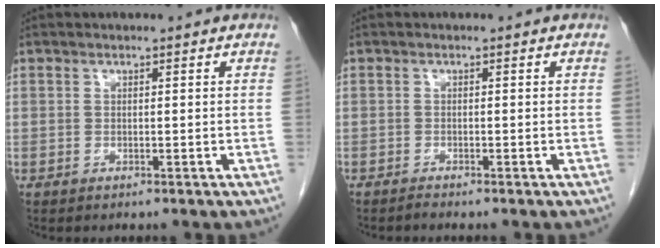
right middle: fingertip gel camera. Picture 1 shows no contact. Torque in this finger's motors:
{"motor_torque": [0.01, -0.14, -0.09, -0.01]}